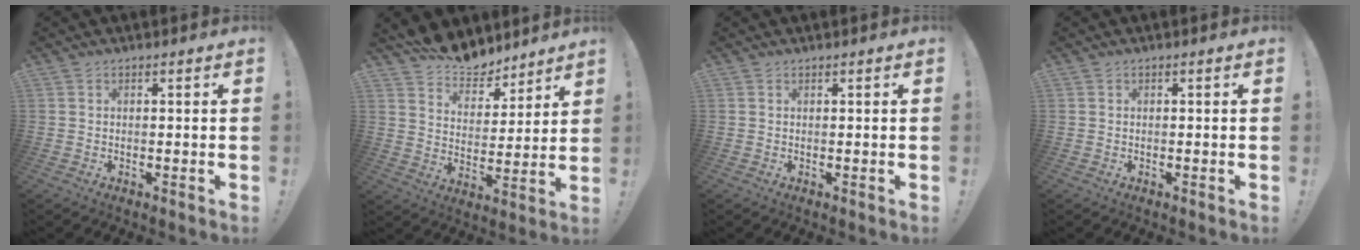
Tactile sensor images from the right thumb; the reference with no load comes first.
{"total": 10.6, "force": [9.3, 4.7, 1.8], "torque": [-0.042, -0.078, 0.177]}
{"total": 0.0}
{"total": 0.0}